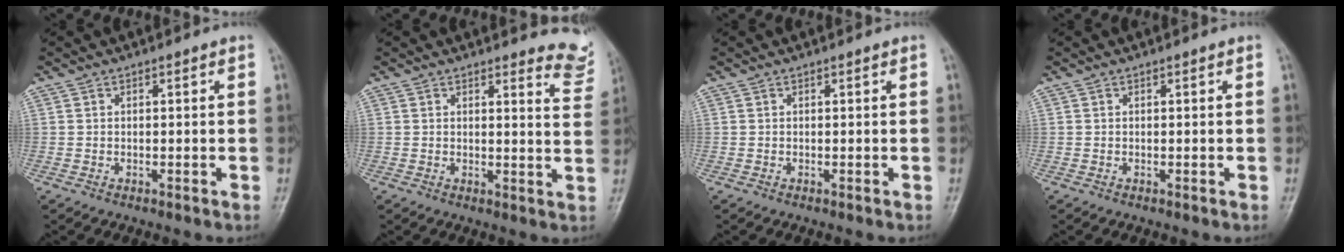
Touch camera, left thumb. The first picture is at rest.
{"total": 7.2, "force": [7.1, 1.4, 0.5], "torque": [0.028, -0.071, 0.052]}
{"total": 0.0}
{"total": 0.0}